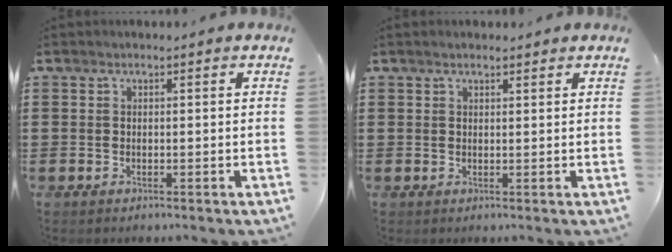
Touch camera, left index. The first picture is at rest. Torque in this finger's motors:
{"motor_torque": [2.14, 0.00, 0.15, 0.03]}